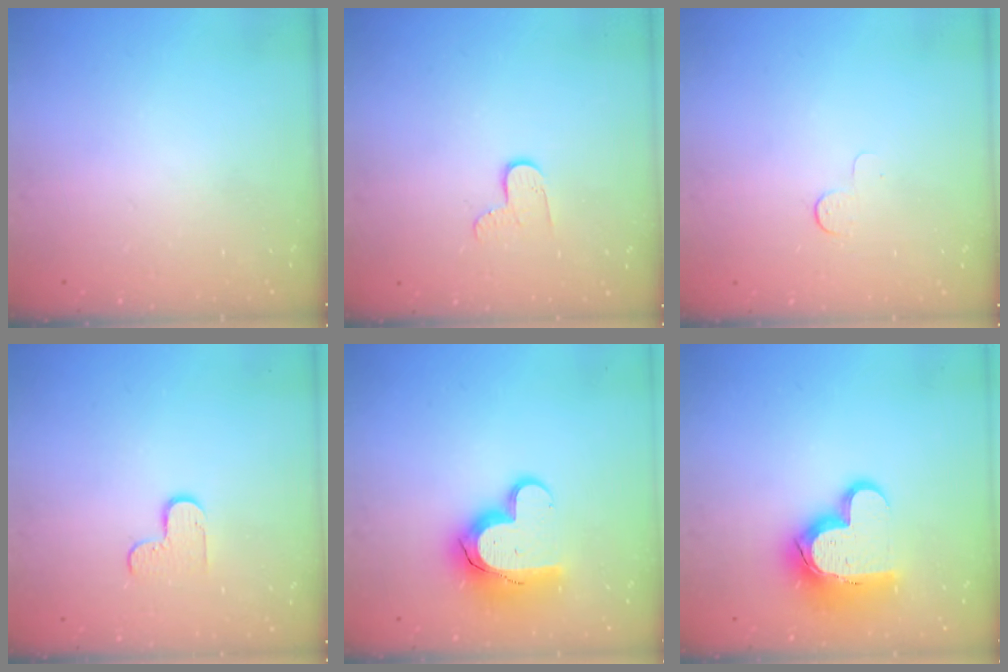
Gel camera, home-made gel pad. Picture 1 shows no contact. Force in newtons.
{"total": 5.9, "press": 5.9, "slide": 0.6}
{"total": 3.9, "press": 3.8, "slide": 0.4}
{"total": 5.1, "press": 5.0, "slide": 0.5}
{"total": 14.1, "press": 14.0, "slide": 1.2}
{"total": 15.5, "press": 15.5, "slide": 1.3}